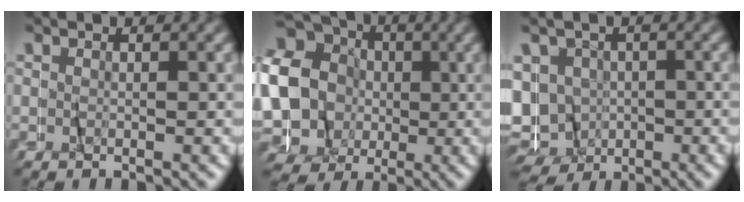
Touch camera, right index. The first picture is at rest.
{"total": 19.4, "force": [-1.0, 17.7, 7.9], "torque": [-0.207, -0.042, -0.030]}
{"total": 11.5, "force": [-2.6, 10.8, 2.9], "torque": [-0.106, -0.043, -0.042]}